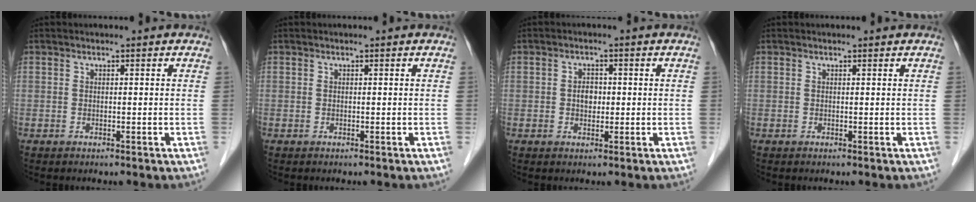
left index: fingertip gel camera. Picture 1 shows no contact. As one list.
[{"total": 0.0}, {"total": 2.1, "force": [0.0, 1.5, 1.4], "torque": [-0.023, 0.004, 0.001]}, {"total": 0.9, "force": [0.9, 0.1, 0.1], "torque": [-0.011, 0.005, 0.011]}]